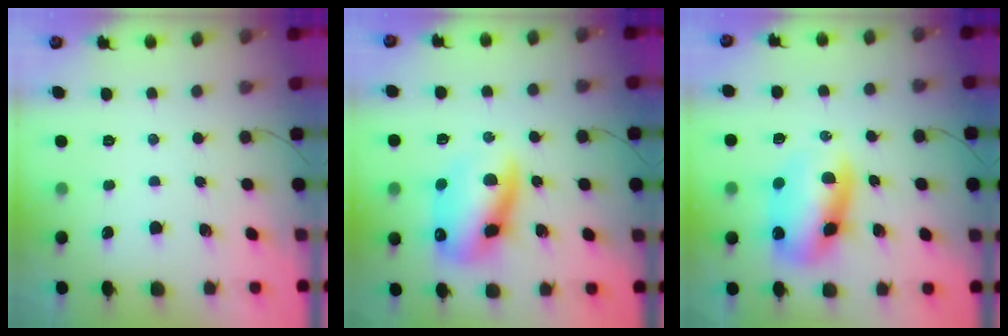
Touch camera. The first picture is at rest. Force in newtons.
{"total": 13.5, "press": 13.2, "slide": 2.9}
{"total": 10.5, "press": 10.2, "slide": 2.7}